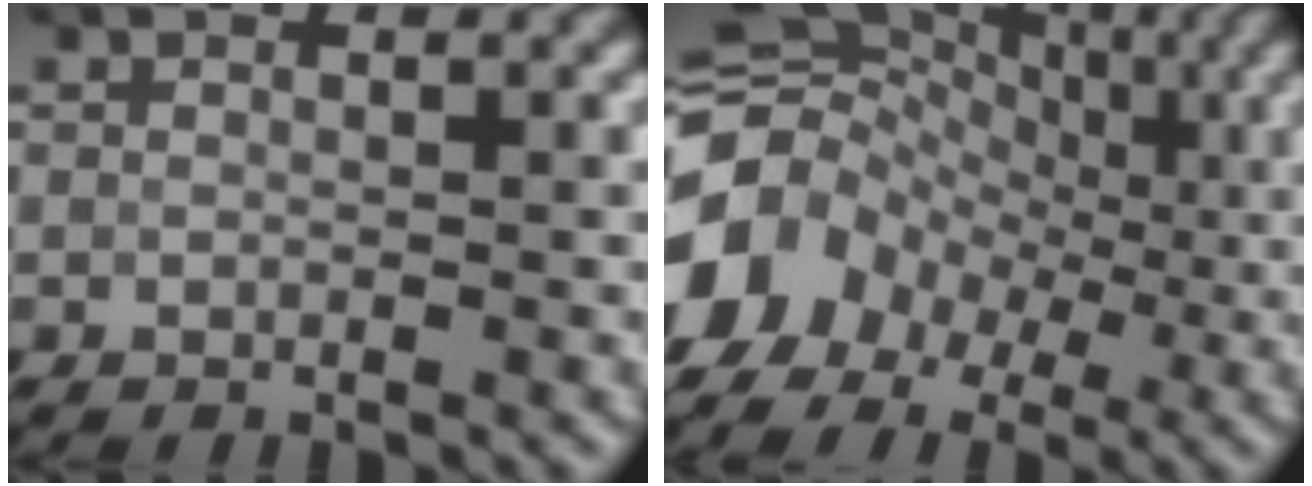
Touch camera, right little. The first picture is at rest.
{"total": 9.8, "force": [-2.1, 7.9, 5.5], "torque": [-0.103, 0.011, -0.050]}